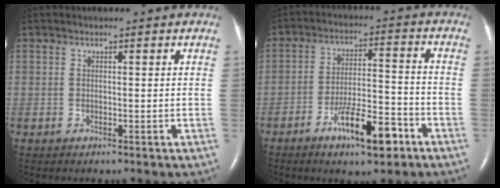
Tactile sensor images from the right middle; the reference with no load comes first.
{"total": 9.8, "force": [-5.6, 2.2, 7.6], "torque": [-0.131, 0.000, -0.091]}